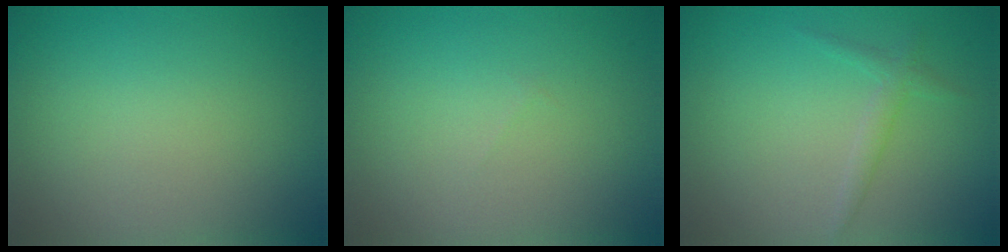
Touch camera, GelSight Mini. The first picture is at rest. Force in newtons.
{"total": 0.0}
{"total": 1.3, "press": 1.3, "slide": 0.1}